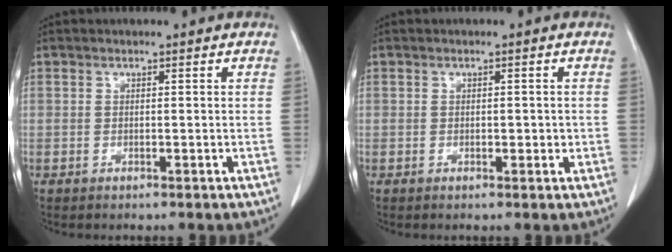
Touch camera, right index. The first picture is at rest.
{"total": 1.5, "force": [-0.1, 0.8, 1.3], "torque": [-0.018, 0.000, 0.001]}